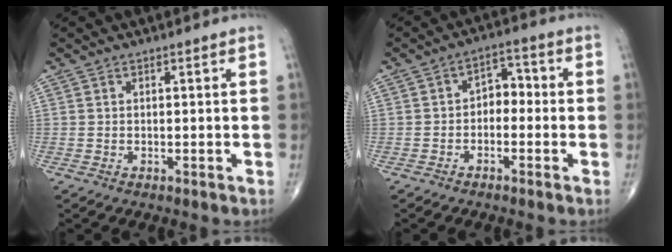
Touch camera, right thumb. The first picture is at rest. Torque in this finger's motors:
{"motor_torque": [-0.02, -0.45, -0.05, -0.19, 0.03]}